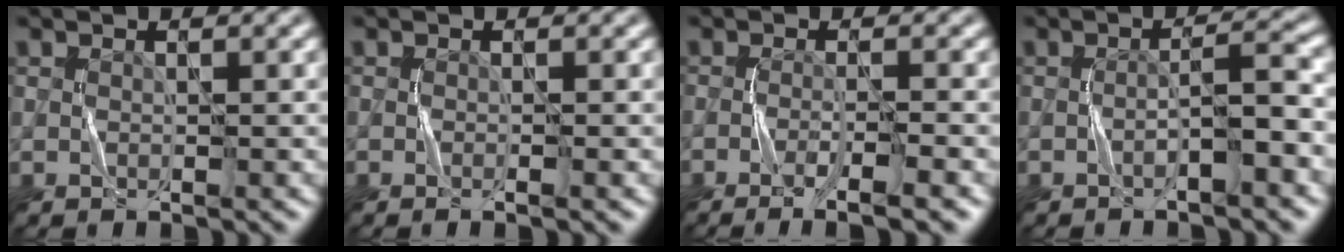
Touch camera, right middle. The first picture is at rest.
{"total": 1.1, "force": [-0.4, 0.2, 1.0], "torque": [-0.013, -0.003, -0.010]}
{"total": 4.3, "force": [-2.4, 0.7, 3.4], "torque": [-0.052, -0.001, -0.046]}
{"total": 3.4, "force": [-1.3, 0.3, 3.1], "torque": [-0.047, 0.016, -0.028]}